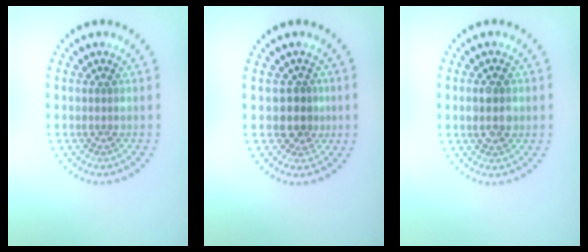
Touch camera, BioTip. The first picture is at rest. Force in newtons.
{"total": 1.8, "press": 1.4, "slide": 1.1}
{"total": 2.8, "press": 2.8, "slide": 0.2}